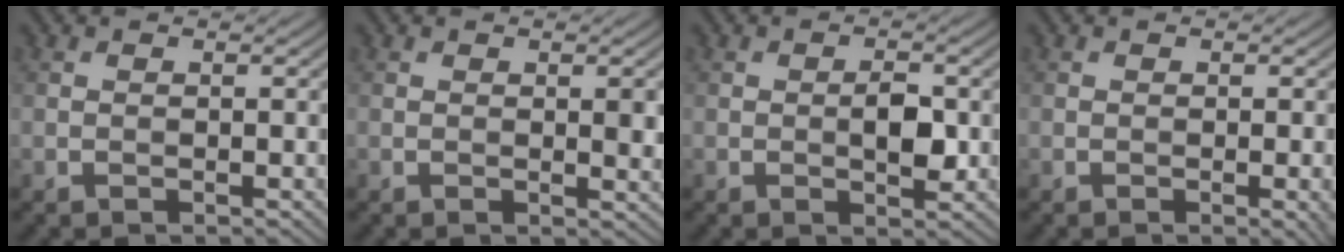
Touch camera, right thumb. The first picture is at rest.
{"total": 2.1, "force": [0.4, 0.6, 2.0], "torque": [-0.030, -0.006, 0.007]}
{"total": 3.1, "force": [-0.3, 1.4, 2.8], "torque": [-0.041, 0.000, -0.004]}
{"total": 2.2, "force": [-0.5, 0.3, 2.1], "torque": [-0.029, 0.000, -0.008]}